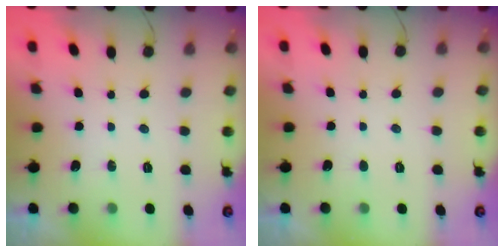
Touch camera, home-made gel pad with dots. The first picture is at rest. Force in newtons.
{"total": 1.6, "press": 1.6, "slide": 0.2}